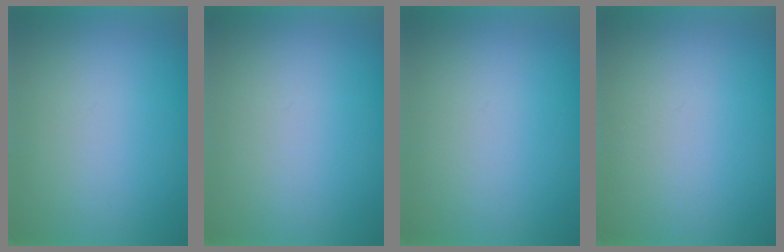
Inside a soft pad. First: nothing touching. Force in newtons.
{"total": 1.0}
{"total": 0.0}
{"total": 1.2}